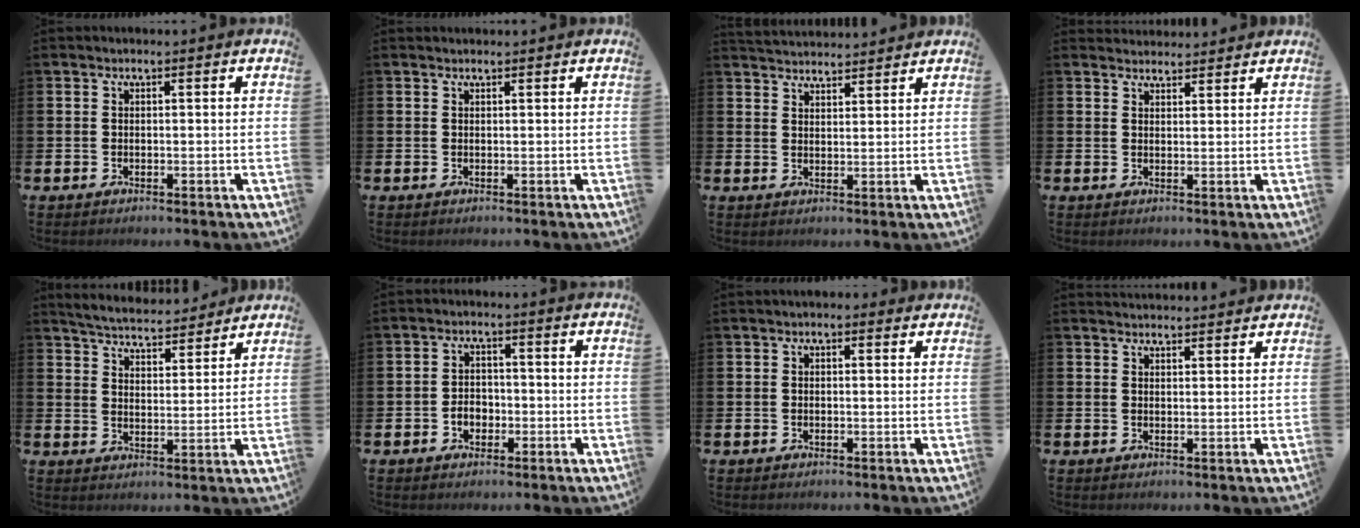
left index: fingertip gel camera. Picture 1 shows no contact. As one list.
[{"total": 0.6, "force": [0.6, 0.1, 0.0], "torque": [0.012, -0.005, 0.009]}, {"total": 3.5, "force": [3.4, 0.5, -0.1], "torque": [-0.003, -0.018, 0.063]}, {"total": 2.6, "force": [2.5, 0.7, -0.2], "torque": [0.002, -0.011, 0.045]}, {"total": 5.4, "force": [5.3, 0.7, 0.4], "torque": [-0.030, -0.034, 0.095]}, {"total": 2.6, "force": [-0.9, 2.0, 1.3], "torque": [-0.016, -0.002, -0.023]}, {"total": 0.7, "force": [0.6, 0.4, 0.2], "torque": [0.007, 0.002, 0.007]}, {"total": 2.3, "force": [2.3, 0.3, 0.0], "torque": [0.003, -0.014, 0.040]}]